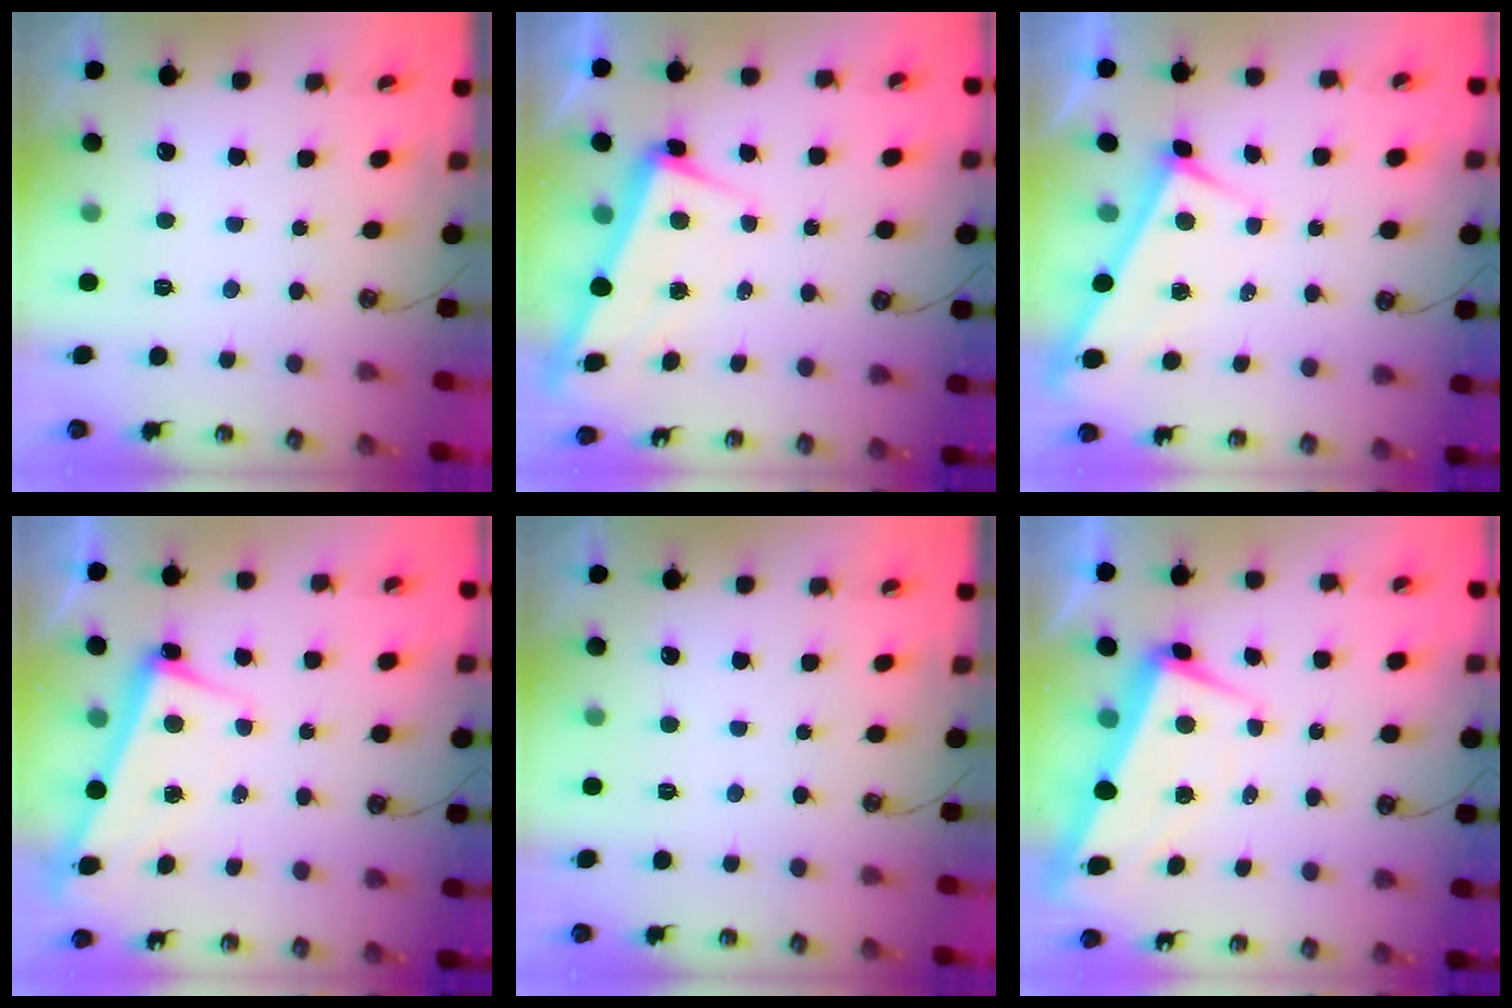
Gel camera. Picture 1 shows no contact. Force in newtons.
{"total": 3.0, "press": 2.9, "slide": 0.8}
{"total": 4.1, "press": 4.1, "slide": 0.1}
{"total": 2.5, "press": 2.4, "slide": 0.9}
{"total": 0.0}
{"total": 1.4, "press": 0.6, "slide": 1.3}